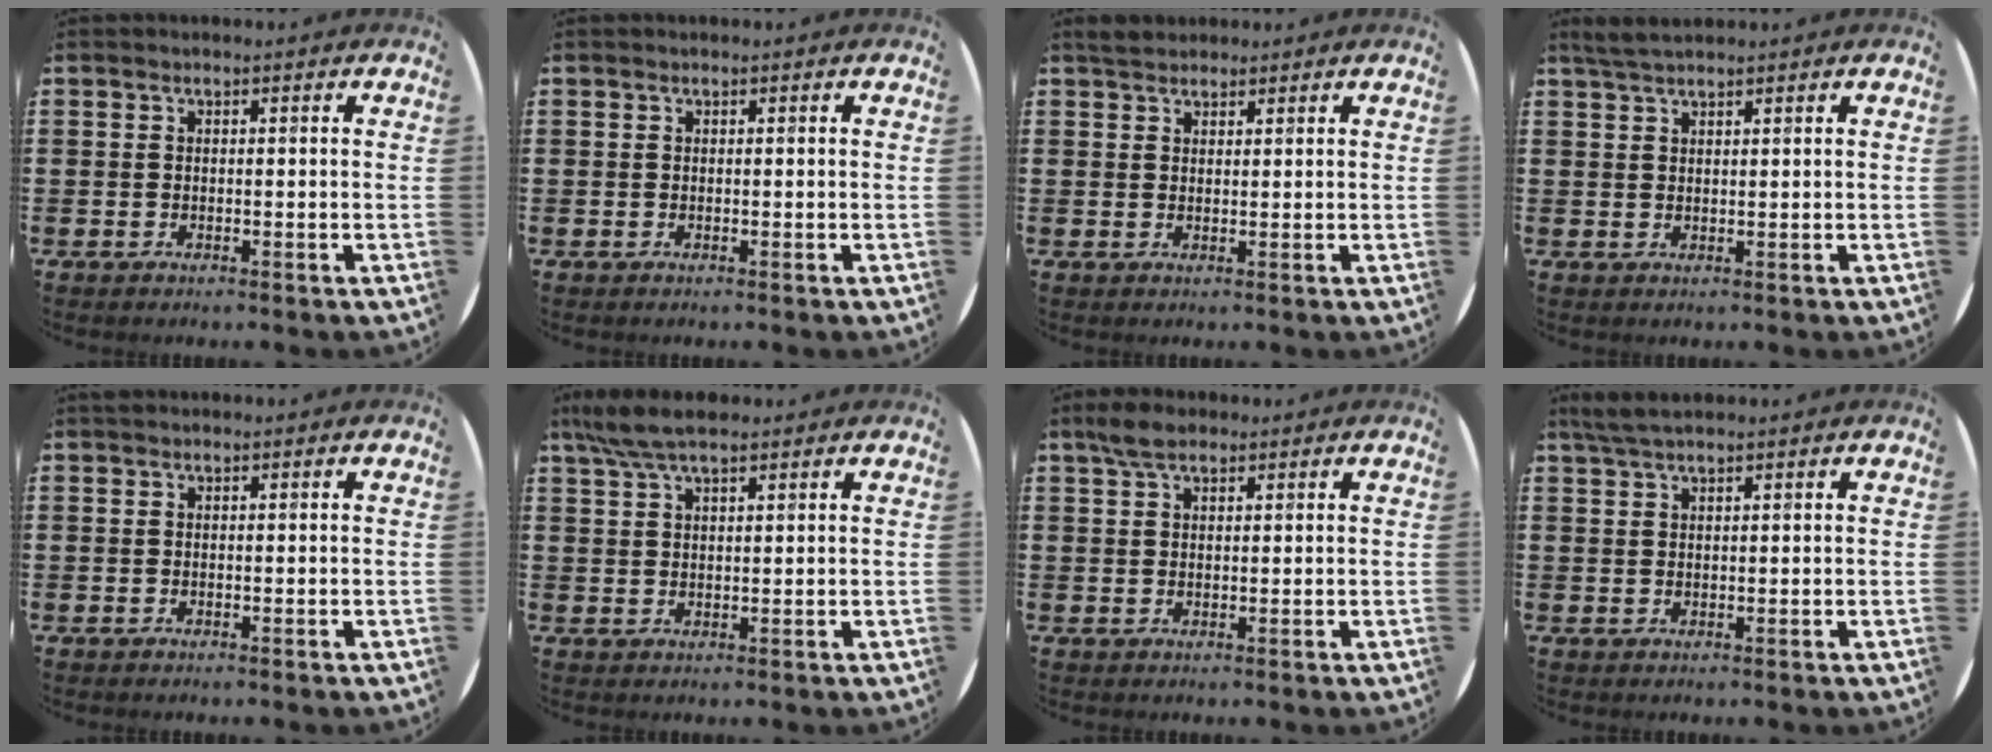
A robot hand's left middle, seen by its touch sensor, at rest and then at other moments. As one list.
[{"total": 0.0}, {"total": 2.0, "force": [1.9, 0.7, 0.3], "torque": [-0.002, 0.002, 0.035]}, {"total": 2.3, "force": [2.0, 0.2, 1.0], "torque": [-0.023, 0.004, 0.038]}, {"total": 0.0}, {"total": 5.6, "force": [4.4, 1.3, 3.2], "torque": [-0.073, 0.000, 0.081]}, {"total": 3.5, "force": [2.6, 1.5, 1.8], "torque": [-0.032, 0.004, 0.046]}, {"total": 2.8, "force": [2.3, 0.5, 1.5], "torque": [-0.034, 0.006, 0.043]}]